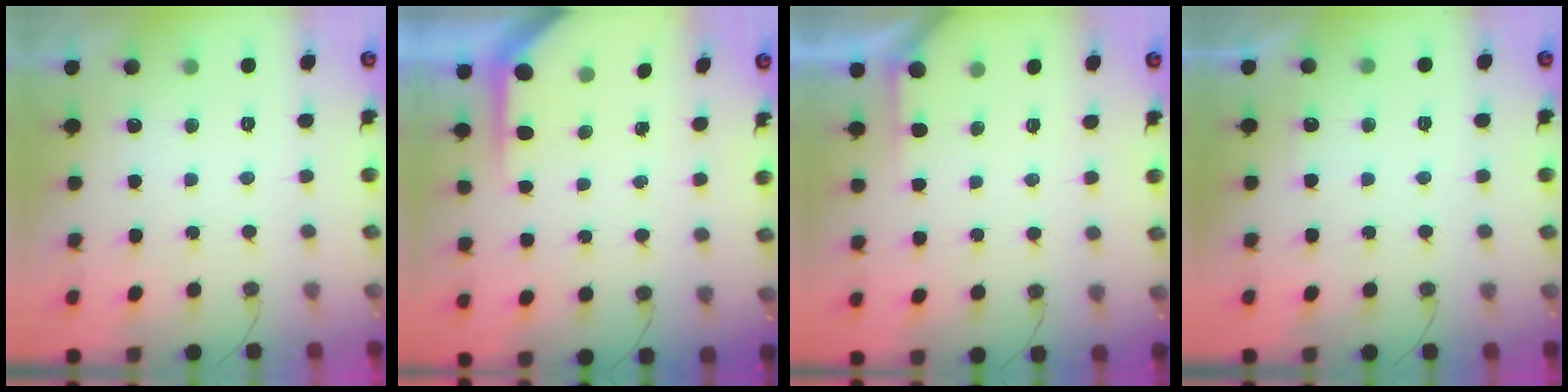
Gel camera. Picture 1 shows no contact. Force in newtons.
{"total": 4.9, "press": 4.9, "slide": 0.3}
{"total": 1.7, "press": 1.6, "slide": 0.2}
{"total": 2.8, "press": 2.8, "slide": 0.5}